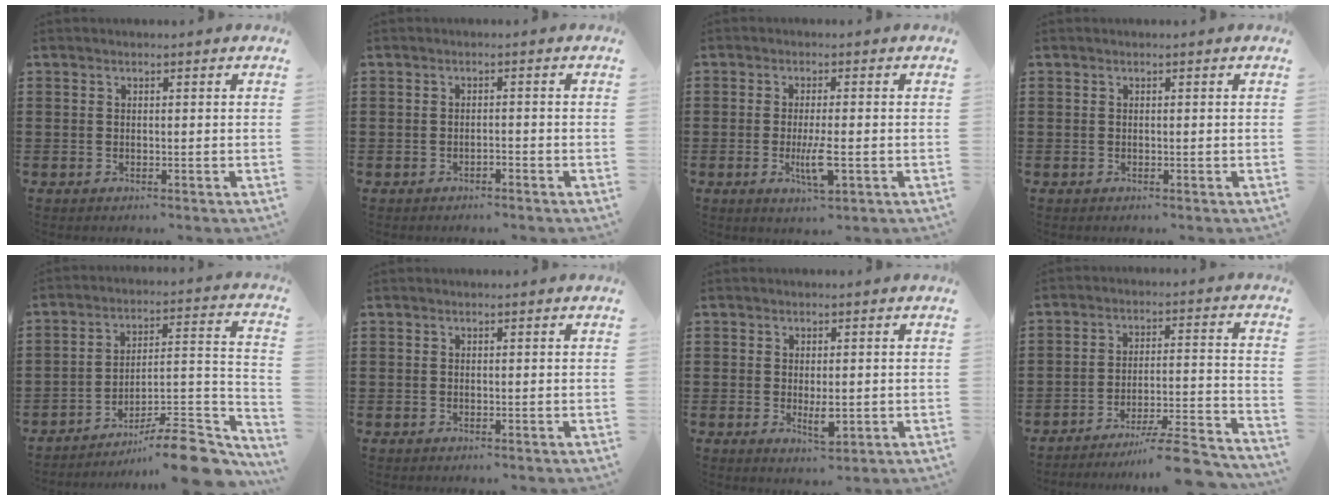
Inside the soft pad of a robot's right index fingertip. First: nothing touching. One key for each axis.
{"total": 1.2, "fx": -1.1, "fy": 0.0, "fz": 0.4, "tx": -0.012, "ty": -0.004, "tz": -0.022}
{"total": 5.2, "fx": -1.5, "fy": 0.9, "fz": 4.9, "tx": -0.110, "ty": -0.018, "tz": -0.031}
{"total": 0.0}
{"total": 10.9, "fx": -9.0, "fy": 1.6, "fz": 5.9, "tx": -0.073, "ty": 0.018, "tz": -0.172}
{"total": 0.0}
{"total": 3.2, "fx": -0.3, "fy": 1.2, "fz": 3.0, "tx": -0.045, "ty": -0.003, "tz": -0.006}
{"total": 8.1, "fx": -7.4, "fy": 0.2, "fz": 3.4, "tx": -0.046, "ty": 0.005, "tz": -0.141}